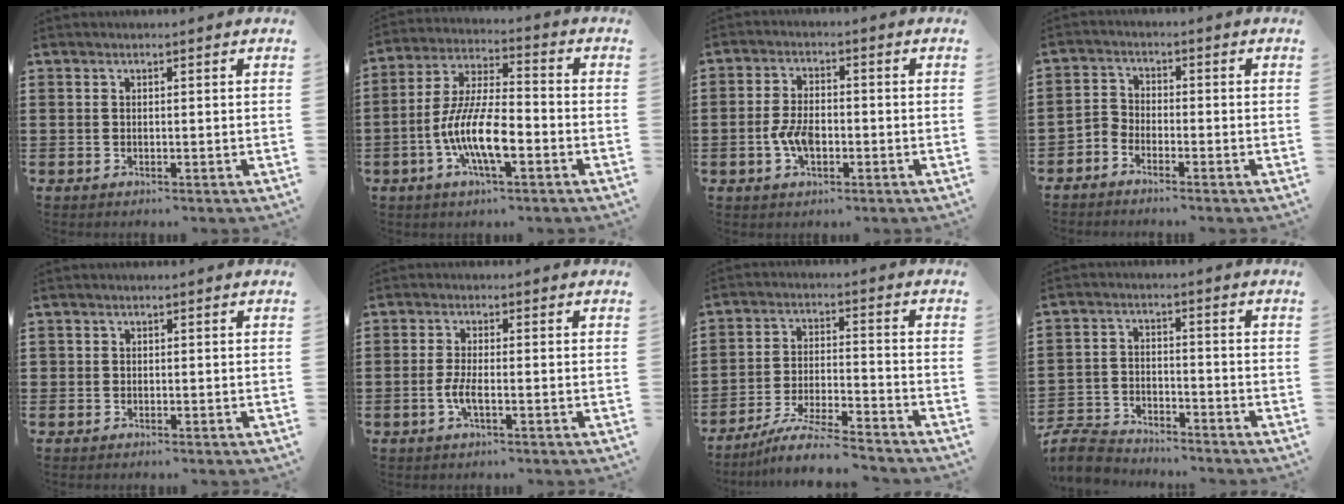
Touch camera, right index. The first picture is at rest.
{"total": 10.7, "force": [-3.8, 3.5, 9.4], "torque": [-0.209, -0.006, -0.076]}
{"total": 4.3, "force": [-1.3, 2.1, 3.5], "torque": [-0.085, -0.006, -0.026]}
{"total": 2.7, "force": [-2.7, 0.6, 0.0], "torque": [-0.007, 0.006, -0.058]}
{"total": 0.5, "force": [0.0, 0.5, 0.1], "torque": [-0.002, 0.004, -0.002]}
{"total": 3.3, "force": [-1.2, 0.4, 3.0], "torque": [-0.068, -0.009, -0.024]}
{"total": 7.3, "force": [-6.7, 0.1, 2.9], "torque": [-0.061, -0.002, -0.129]}
{"total": 5.8, "force": [-5.6, 1.3, 0.9], "torque": [-0.040, 0.003, -0.117]}